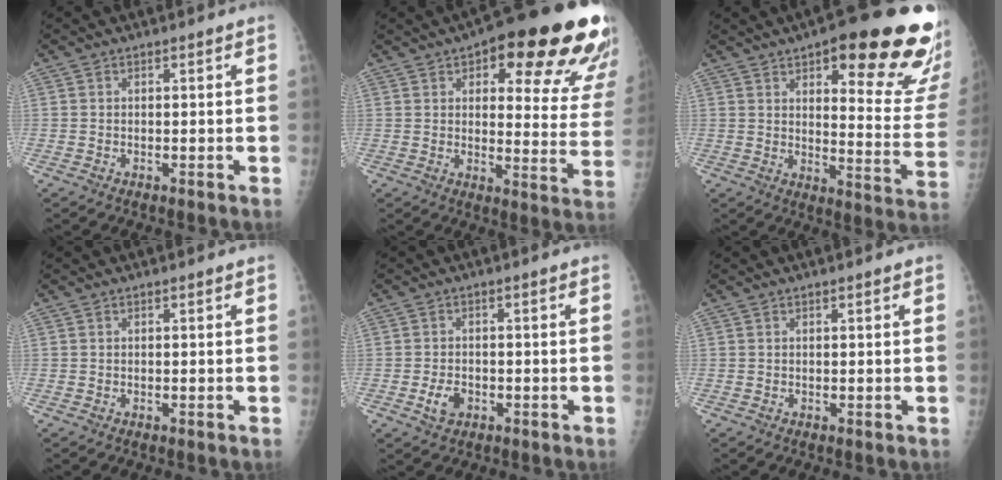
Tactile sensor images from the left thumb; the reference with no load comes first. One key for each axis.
{"total": 25.4, "fx": 14.9, "fy": 8.4, "fz": 18.7, "tx": -0.193, "ty": -0.052, "tz": 0.181}
{"total": 25.3, "fx": 14.0, "fy": 7.1, "fz": 19.9, "tx": -0.206, "ty": -0.062, "tz": 0.185}
{"total": 0.0}
{"total": 3.4, "fx": -1.3, "fy": 2.3, "fz": 2.1, "tx": -0.036, "ty": 0.006, "tz": -0.021}
{"total": 0.5, "fx": 0.3, "fy": 0.1, "fz": 0.4, "tx": -0.006, "ty": 0.001, "tz": 0.004}